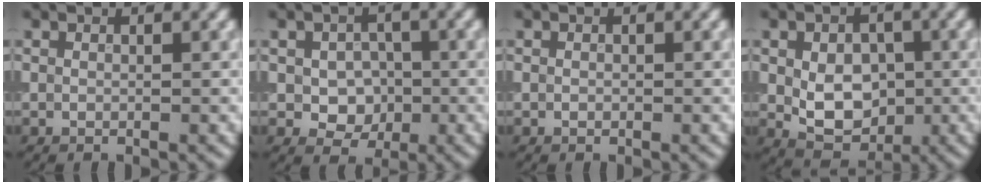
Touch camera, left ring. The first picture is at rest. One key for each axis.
{"total": 3.6, "fx": -0.5, "fy": 2.8, "fz": 2.1, "tx": -0.030, "ty": -0.004, "tz": -0.010}
{"total": 0.0}
{"total": 5.6, "fx": -0.4, "fy": 3.9, "fz": 4.1, "tx": -0.070, "ty": -0.005, "tz": -0.007}